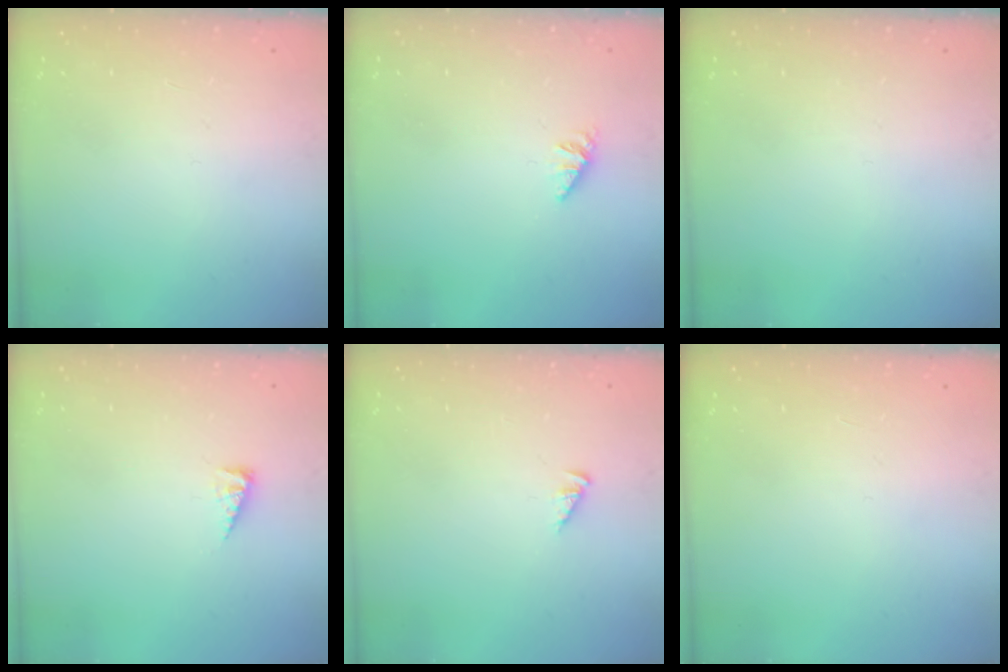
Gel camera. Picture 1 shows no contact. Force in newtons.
{"total": 0.6, "press": 0.6, "slide": 0.2}
{"total": 0.0}
{"total": 3.2, "press": 3.1, "slide": 0.6}
{"total": 2.0, "press": 2.0, "slide": 0.2}
{"total": 0.0}